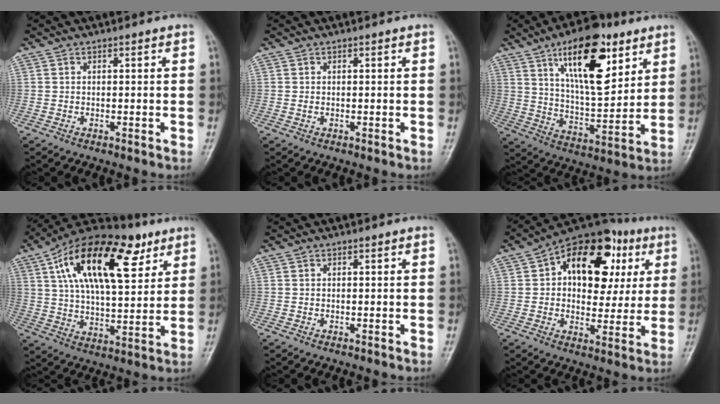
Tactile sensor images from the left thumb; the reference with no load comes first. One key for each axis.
{"total": 0.5, "fx": 0.0, "fy": 0.3, "fz": 0.4, "tx": -0.014, "ty": 0.006, "tz": 0.005}
{"total": 19.2, "fx": 9.5, "fy": 8.1, "fz": 14.6, "tx": -0.196, "ty": -0.045, "tz": 0.161}
{"total": 23.5, "fx": 9.8, "fy": 11.2, "fz": 18.2, "tx": -0.280, "ty": -0.007, "tz": 0.162}
{"total": 0.0}
{"total": 20.3, "fx": 6.1, "fy": 12.8, "fz": 14.5, "tx": -0.153, "ty": 0.015, "tz": 0.085}